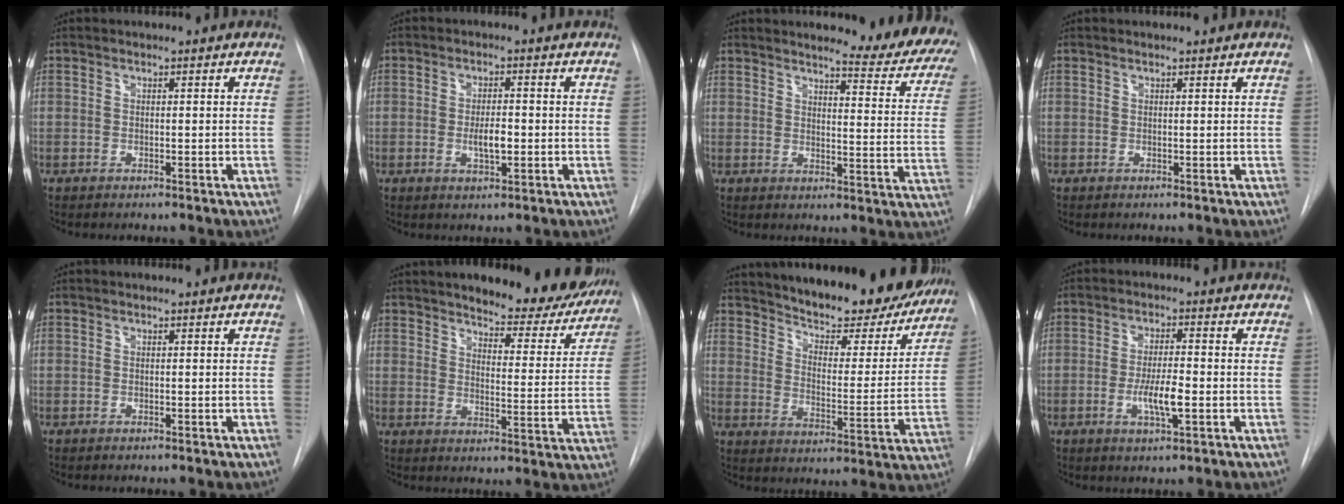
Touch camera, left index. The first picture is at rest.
{"total": 3.6, "force": [-0.6, 1.2, 3.3], "torque": [-0.059, -0.001, -0.007]}
{"total": 17.3, "force": [16.1, 1.5, 6.1], "torque": [-0.062, -0.107, 0.165]}
{"total": 1.0, "force": [1.0, 0.0, 0.2], "torque": [-0.010, 0.006, 0.015]}
{"total": 0.0}
{"total": 16.3, "force": [14.5, 4.2, 6.1], "torque": [-0.061, -0.036, 0.174]}
{"total": 25.0, "force": [22.1, 6.1, 10.1], "torque": [-0.159, -0.038, 0.289]}
{"total": 5.4, "force": [-1.4, 0.9, 5.1], "torque": [-0.099, -0.006, -0.023]}